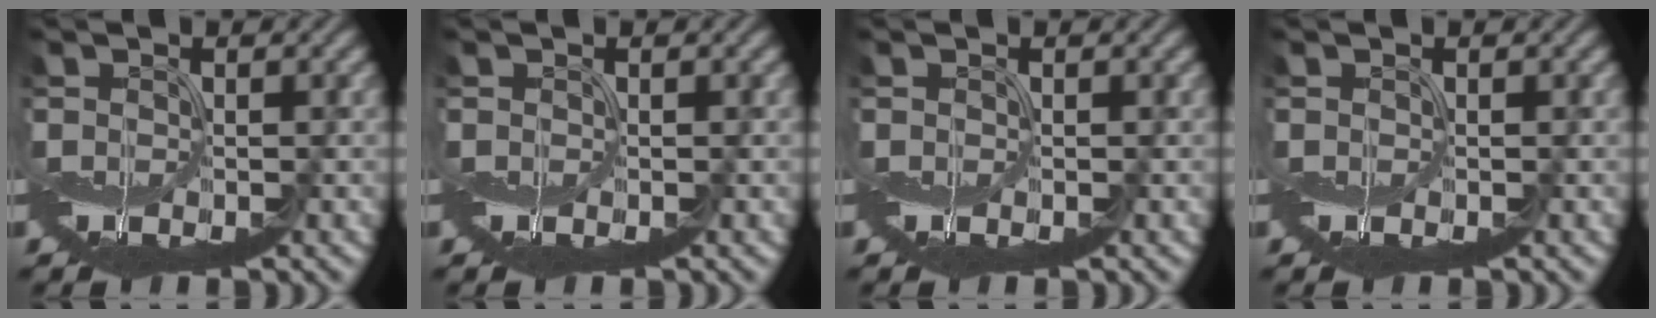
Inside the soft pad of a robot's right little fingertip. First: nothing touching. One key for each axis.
{"total": 0.0}
{"total": 0.0}
{"total": 0.0}